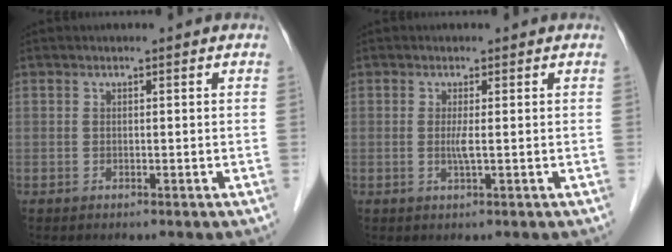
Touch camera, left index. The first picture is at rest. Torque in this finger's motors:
{"motor_torque": [0.10, 0.06, 0.10, 0.01]}